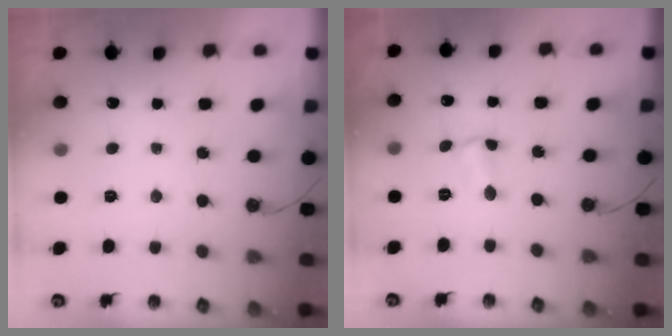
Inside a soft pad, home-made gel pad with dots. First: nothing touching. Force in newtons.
{"total": 2.6, "press": 2.6, "slide": 0.4}